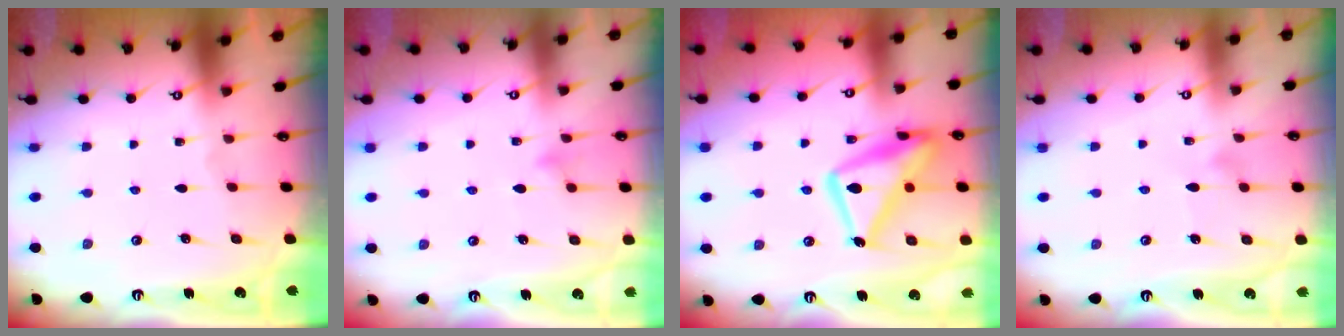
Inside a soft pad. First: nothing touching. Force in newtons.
{"total": 9.0, "press": 9.0, "slide": 0.8}
{"total": 17.9, "press": 17.9, "slide": 1.5}
{"total": 6.3, "press": 6.3, "slide": 0.3}